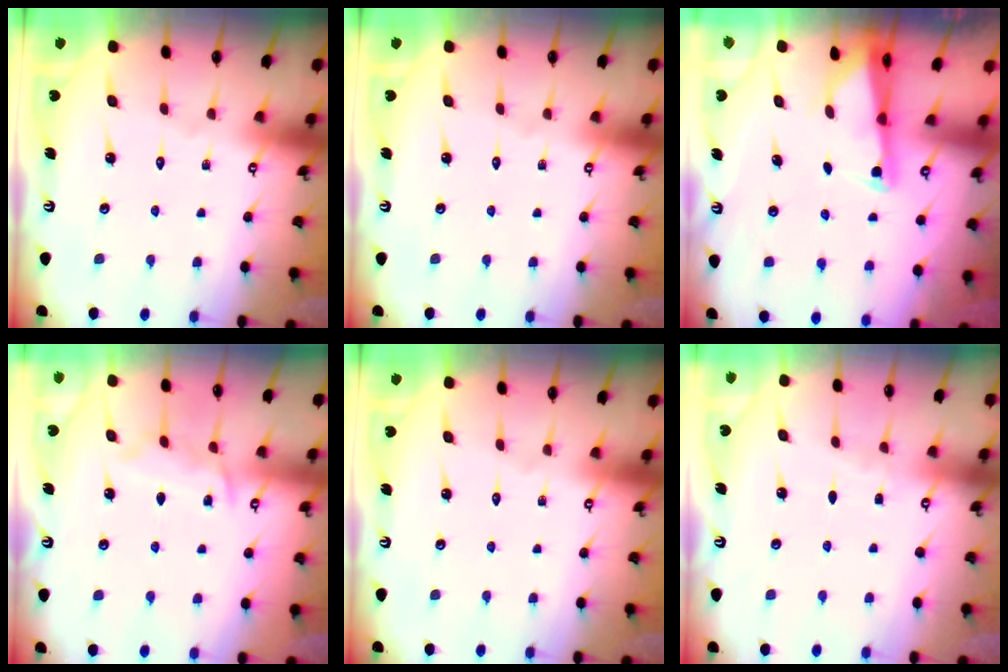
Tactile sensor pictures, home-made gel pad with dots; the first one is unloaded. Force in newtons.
{"total": 0.0}
{"total": 2.9, "press": 2.8, "slide": 0.5}
{"total": 8.5, "press": 8.4, "slide": 1.0}
{"total": 0.0}
{"total": 2.3, "press": 2.3, "slide": 0.3}